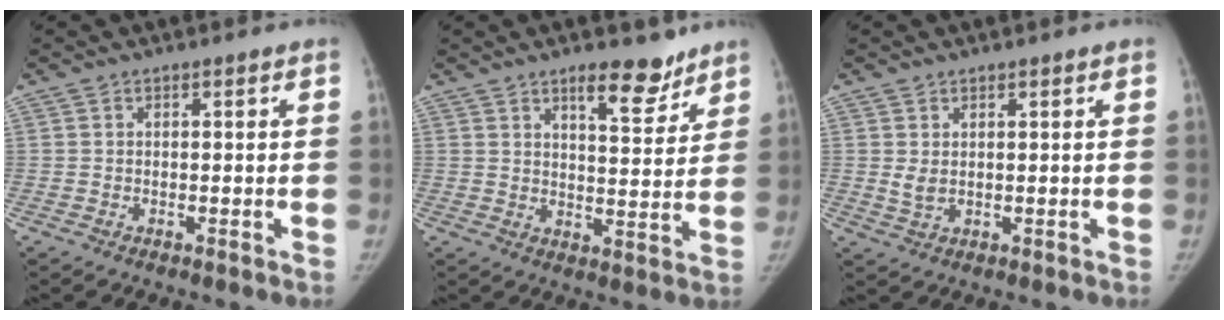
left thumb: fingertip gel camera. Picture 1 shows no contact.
{"total": 8.4, "force": [6.1, 3.0, 4.9], "torque": [-0.046, -0.044, 0.092]}
{"total": 2.2, "force": [0.8, 1.3, 1.5], "torque": [-0.025, -0.008, 0.022]}